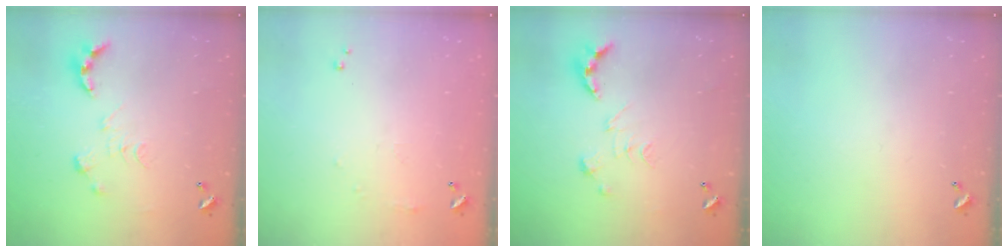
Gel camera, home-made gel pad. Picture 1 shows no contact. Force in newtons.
{"total": 5.4, "press": 5.3, "slide": 0.6}
{"total": 0.8, "press": 0.8, "slide": 0.3}
{"total": 0.0}